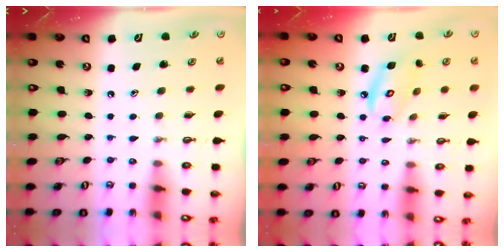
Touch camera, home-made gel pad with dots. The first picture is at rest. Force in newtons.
{"total": 8.7, "press": 8.7, "slide": 0.6}